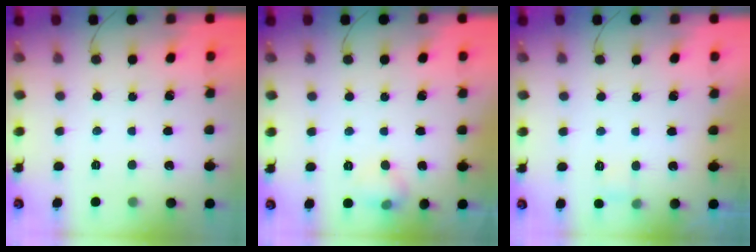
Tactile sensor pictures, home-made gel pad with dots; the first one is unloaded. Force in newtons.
{"total": 6.0, "press": 5.8, "slide": 1.8}
{"total": 2.6, "press": 2.4, "slide": 1.0}